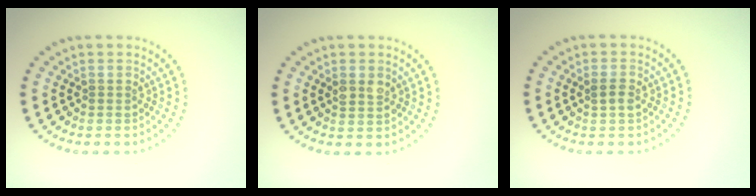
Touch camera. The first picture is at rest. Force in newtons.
{"total": 1.7, "press": 1.7, "slide": 0.3}
{"total": 1.3, "press": 1.3, "slide": 0.4}